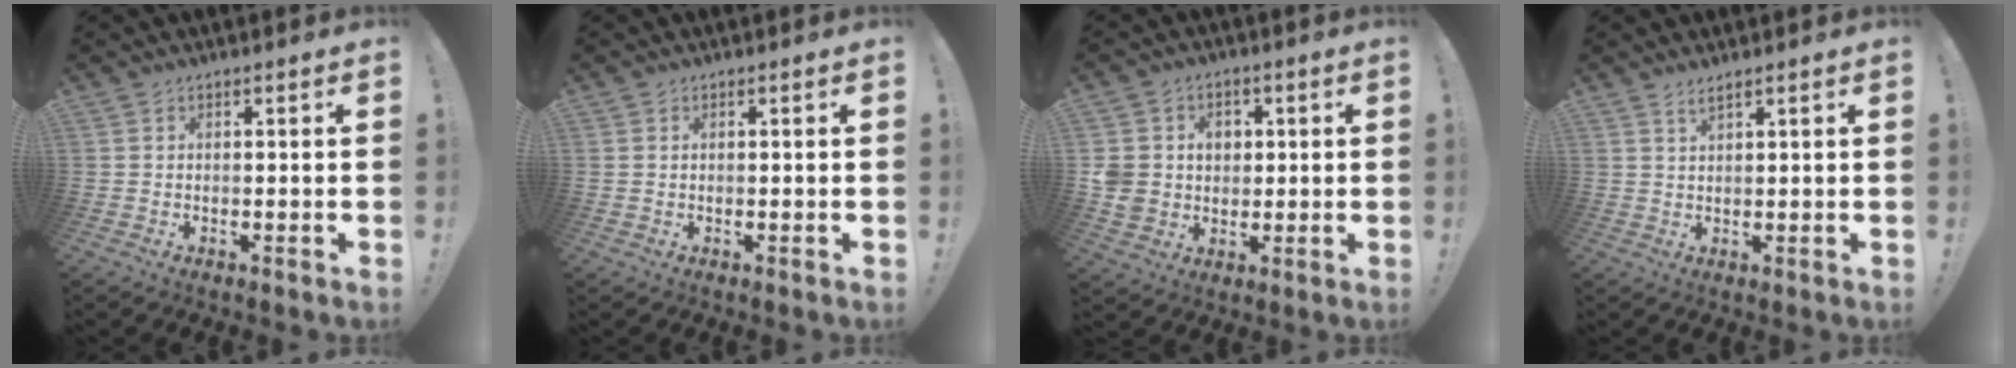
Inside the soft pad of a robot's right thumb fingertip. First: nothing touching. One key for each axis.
{"total": 0.5, "fx": 0.3, "fy": 0.3, "fz": 0.3, "tx": -0.009, "ty": 0.003, "tz": 0.008}
{"total": 8.4, "fx": 0.4, "fy": 8.0, "fz": 2.5, "tx": -0.046, "ty": -0.002, "tz": 0.013}
{"total": 2.2, "fx": 1.8, "fy": 0.1, "fz": 1.2, "tx": -0.018, "ty": -0.009, "tz": 0.030}